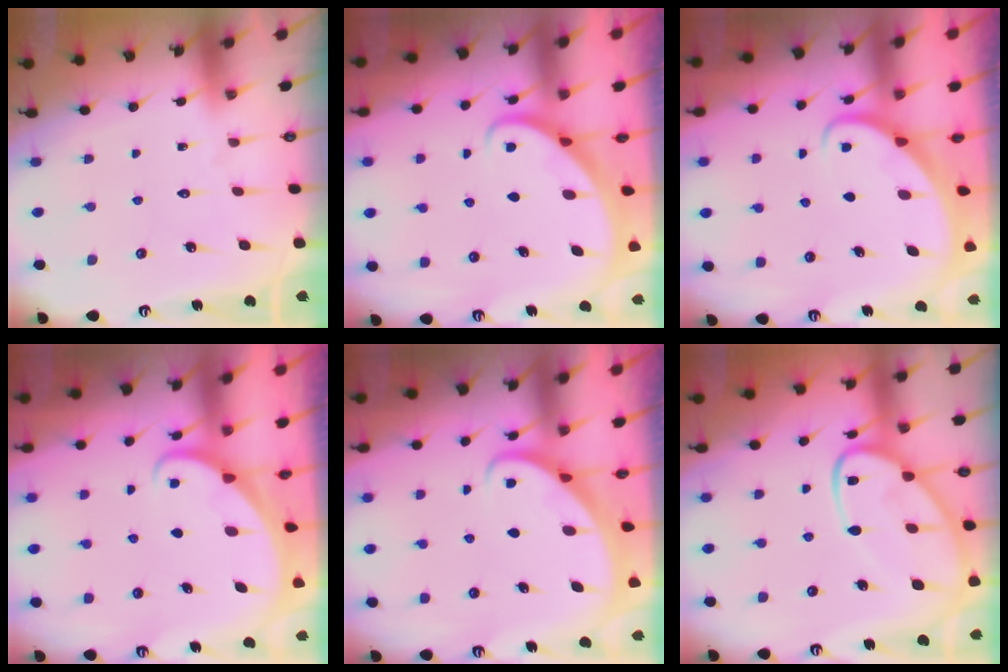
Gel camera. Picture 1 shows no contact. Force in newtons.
{"total": 2.6, "press": 2.6, "slide": 0.3}
{"total": 2.2, "press": 2.2, "slide": 0.2}
{"total": 1.7, "press": 1.7, "slide": 0.1}
{"total": 2.6, "press": 2.6, "slide": 0.2}
{"total": 14.9, "press": 14.8, "slide": 1.5}